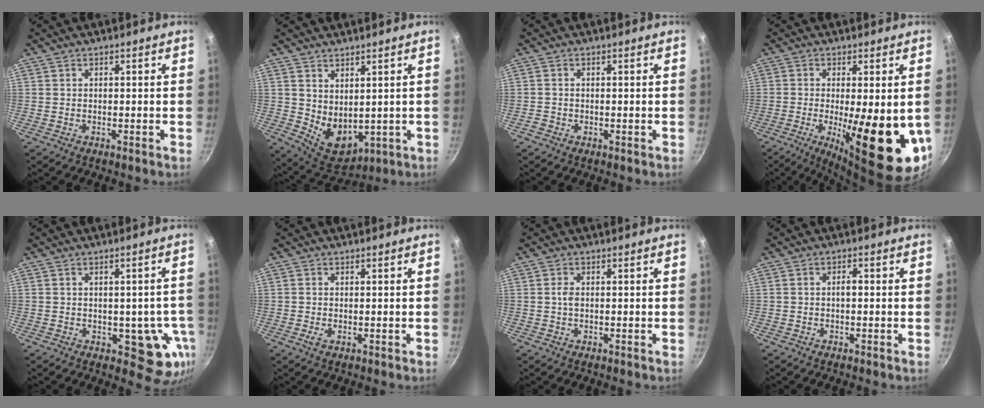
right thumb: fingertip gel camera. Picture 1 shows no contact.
{"total": 8.6, "force": [2.1, 5.6, 6.2], "torque": [-0.077, -0.035, 0.061]}
{"total": 1.1, "force": [-0.5, 0.9, 0.4], "torque": [-0.006, 0.001, -0.010]}
{"total": 19.4, "force": [-3.4, 6.0, 18.1], "torque": [-0.251, -0.022, -0.039]}
{"total": 8.7, "force": [-1.9, 5.1, 6.9], "torque": [-0.037, 0.008, -0.018]}
{"total": 1.1, "force": [-0.1, 0.6, 0.9], "torque": [-0.017, -0.001, -0.003]}
{"total": 1.5, "force": [0.1, 0.9, 1.2], "torque": [-0.023, 0.003, 0.000]}
{"total": 1.6, "force": [-0.1, 0.8, 1.4], "torque": [-0.022, 0.009, -0.003]}